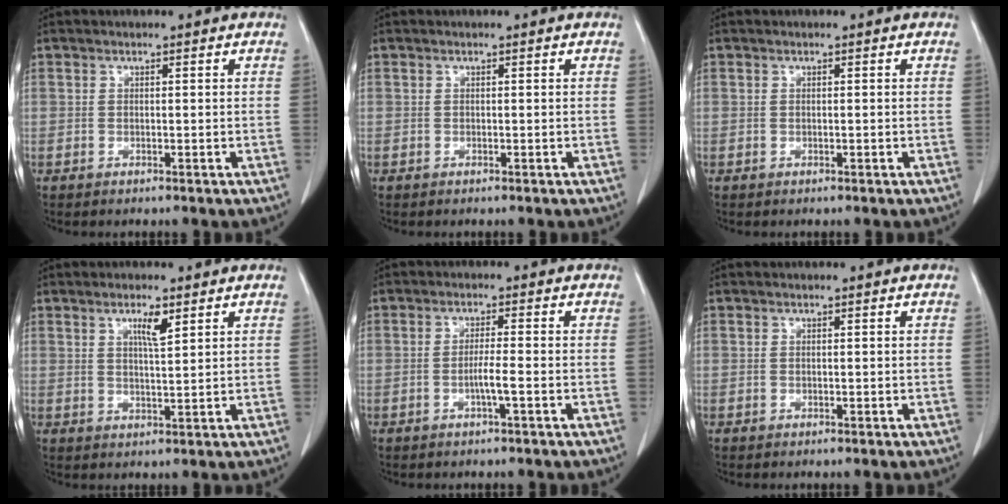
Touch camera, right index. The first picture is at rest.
{"total": 0.0}
{"total": 0.0}
{"total": 3.6, "force": [2.0, 0.4, 3.0], "torque": [-0.053, -0.003, 0.034]}
{"total": 2.7, "force": [-1.0, -0.4, 2.5], "torque": [-0.047, -0.002, -0.019]}
{"total": 0.0}